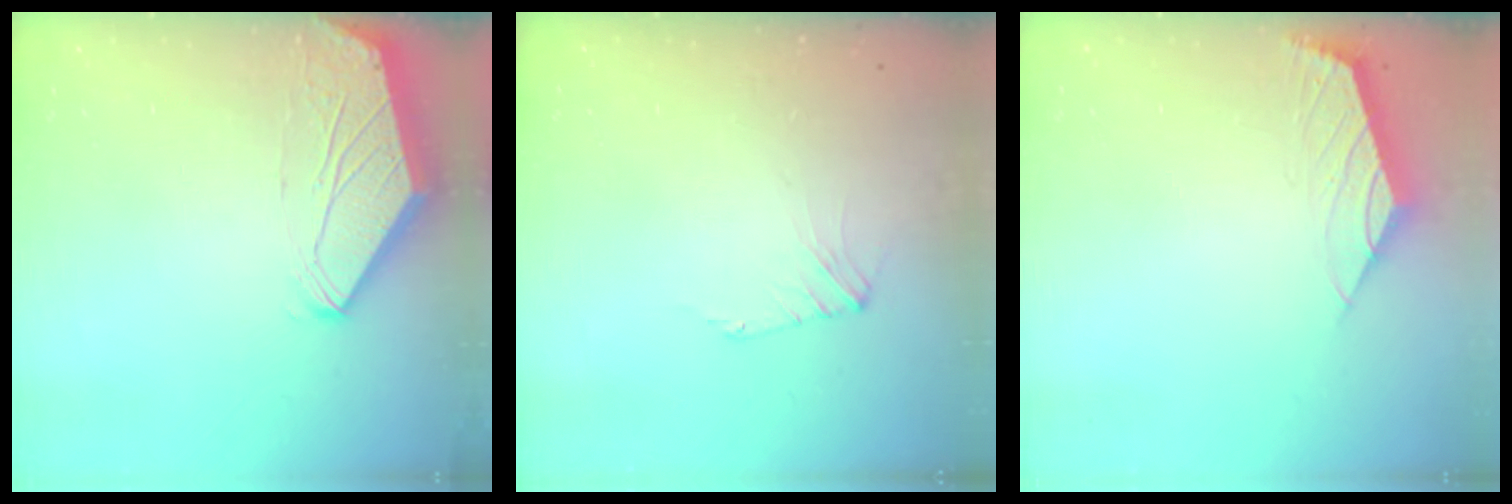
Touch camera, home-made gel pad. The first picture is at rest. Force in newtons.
{"total": 2.5, "press": 2.4, "slide": 0.6}
{"total": 1.8, "press": 1.7, "slide": 0.4}